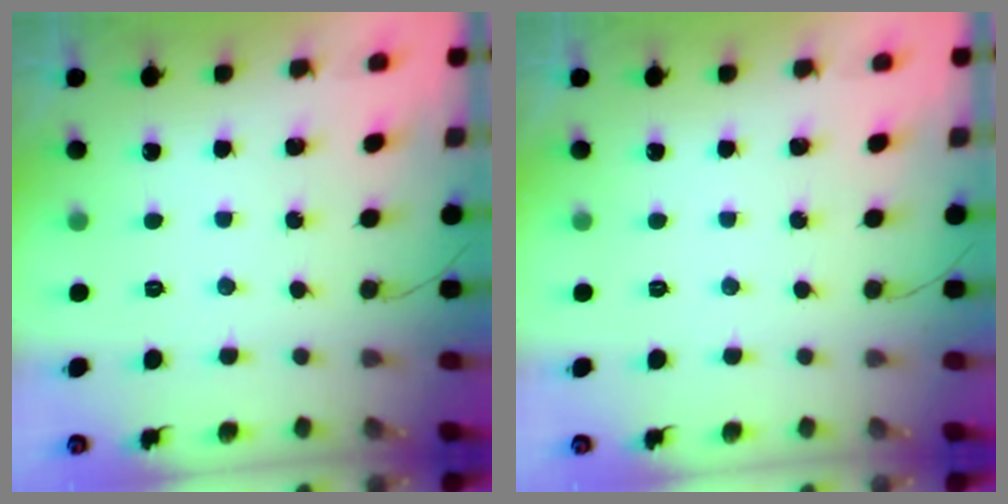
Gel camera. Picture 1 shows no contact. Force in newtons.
{"total": 0.0}